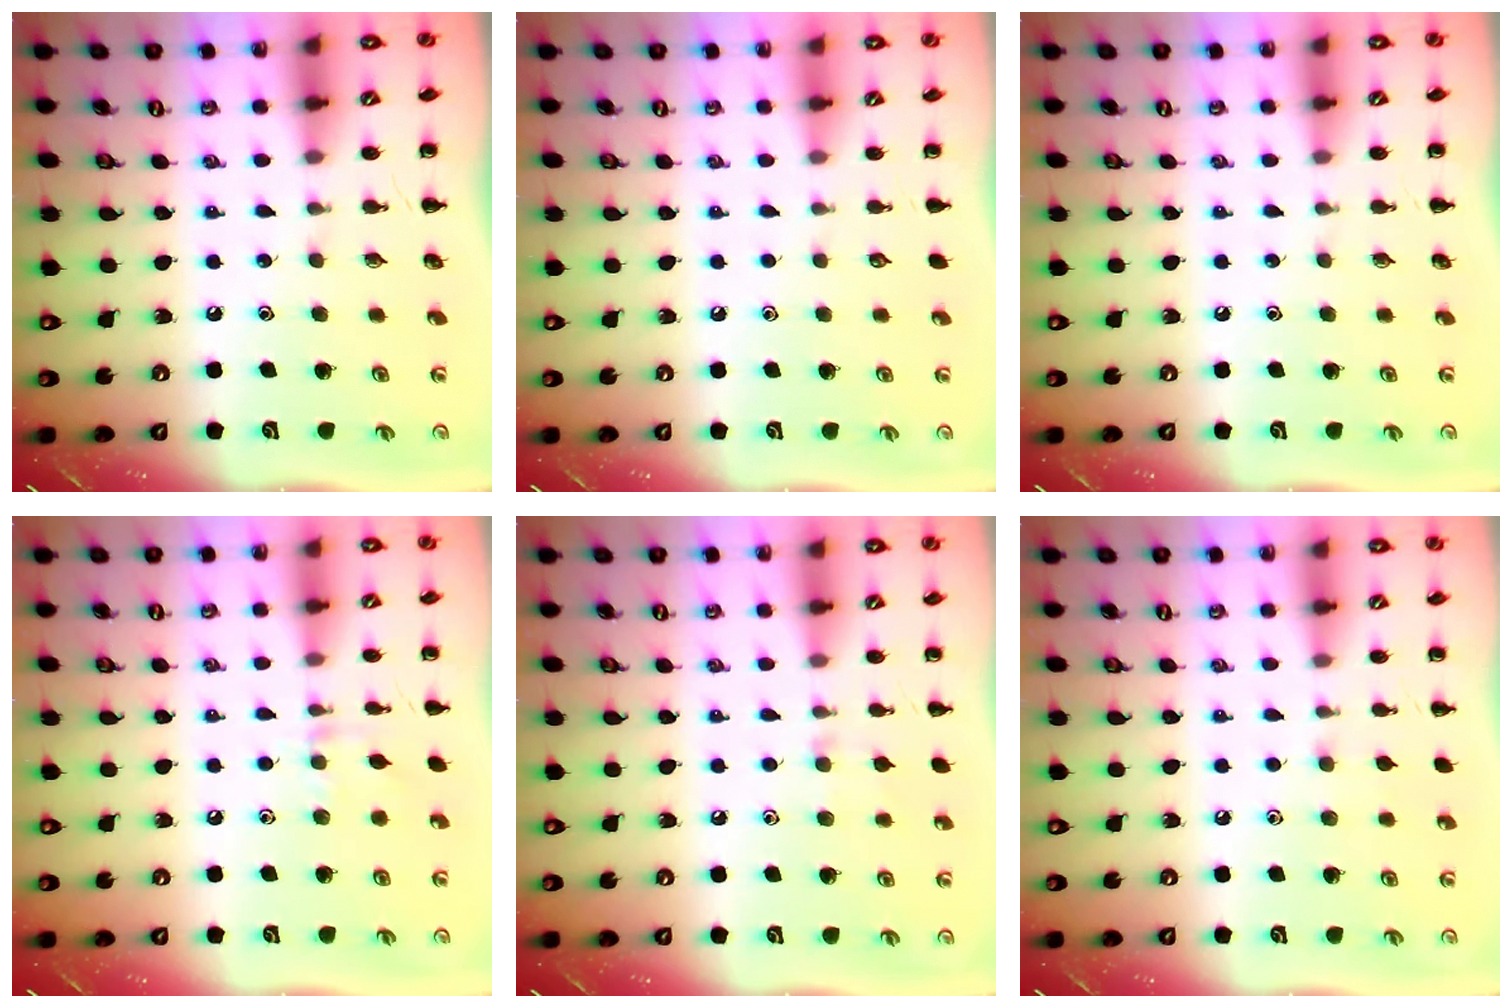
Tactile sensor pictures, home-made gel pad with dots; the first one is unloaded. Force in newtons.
{"total": 0.0}
{"total": 0.0}
{"total": 5.9, "press": 5.6, "slide": 1.9}
{"total": 4.9, "press": 4.4, "slide": 2.0}
{"total": 3.9, "press": 3.7, "slide": 1.4}